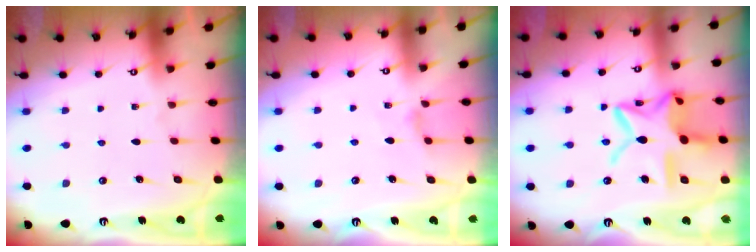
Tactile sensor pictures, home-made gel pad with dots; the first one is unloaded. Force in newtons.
{"total": 2.1, "press": 2.1, "slide": 0.4}
{"total": 18.3, "press": 18.3, "slide": 1.4}